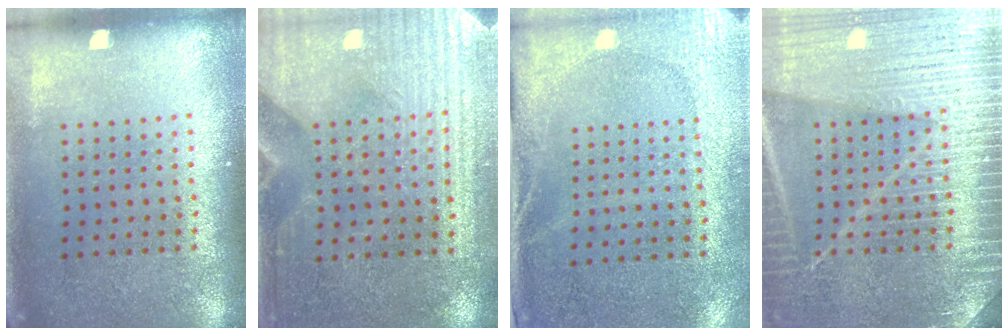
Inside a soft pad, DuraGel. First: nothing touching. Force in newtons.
{"total": 3.5, "press": 3.1, "slide": 1.5}
{"total": 2.7, "press": 2.2, "slide": 1.5}
{"total": 6.6, "press": 6.5, "slide": 0.9}